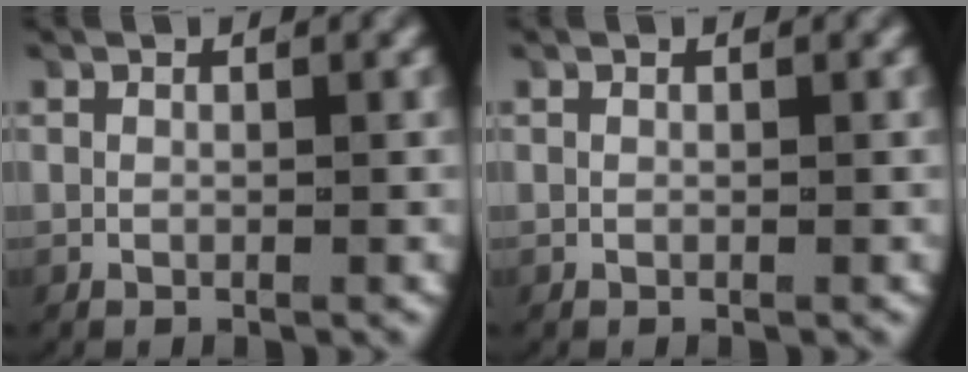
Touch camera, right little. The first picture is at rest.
{"total": 0.0}